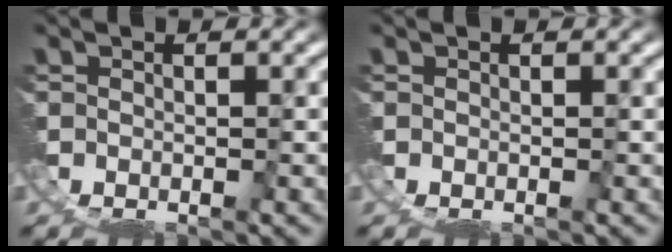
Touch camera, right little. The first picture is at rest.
{"total": 0.0}